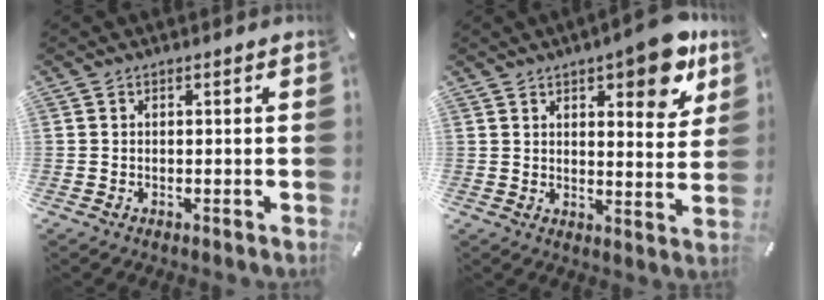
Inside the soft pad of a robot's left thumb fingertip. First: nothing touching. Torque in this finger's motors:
{"motor_torque": [0.59, -0.21, 0.48, 0.20, 0.03]}